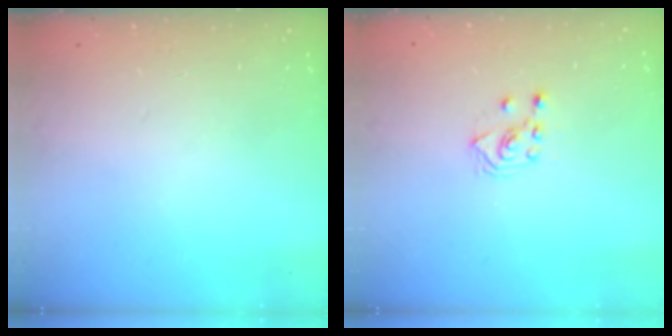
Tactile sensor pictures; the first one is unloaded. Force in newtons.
{"total": 3.7, "press": 3.6, "slide": 0.8}